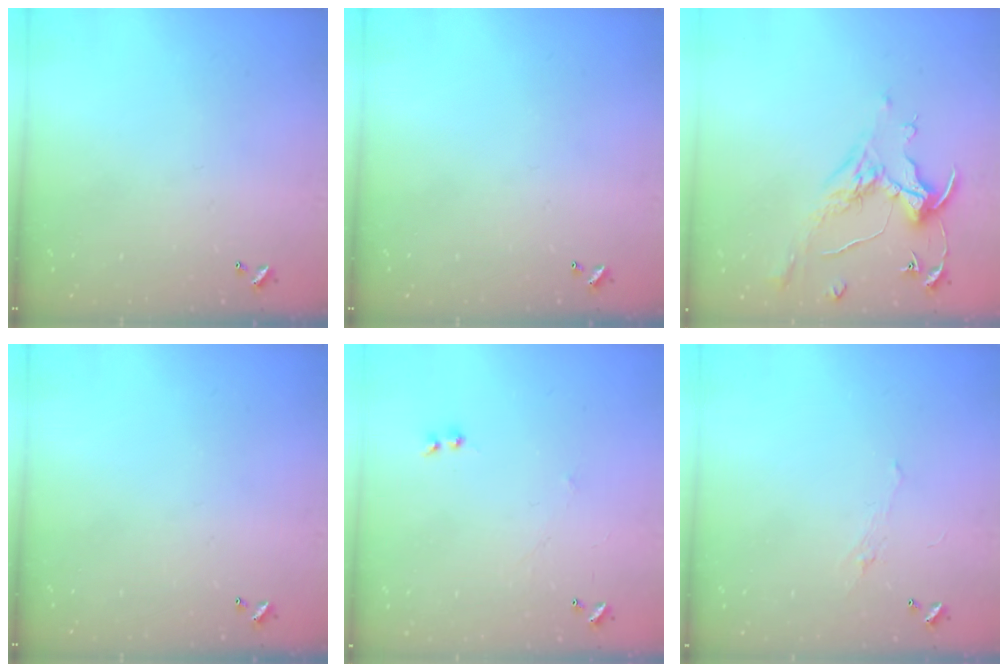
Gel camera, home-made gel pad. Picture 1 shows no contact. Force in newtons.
{"total": 0.0}
{"total": 0.8, "press": 0.7, "slide": 0.5}
{"total": 0.0}
{"total": 1.2, "press": 1.2, "slide": 0.3}
{"total": 0.9, "press": 0.5, "slide": 0.7}